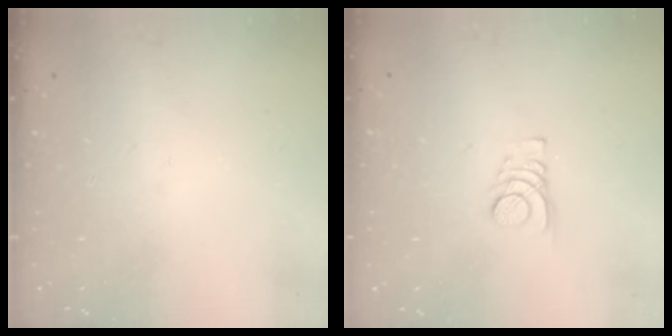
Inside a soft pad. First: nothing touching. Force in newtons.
{"total": 3.4, "press": 3.4, "slide": 0.5}